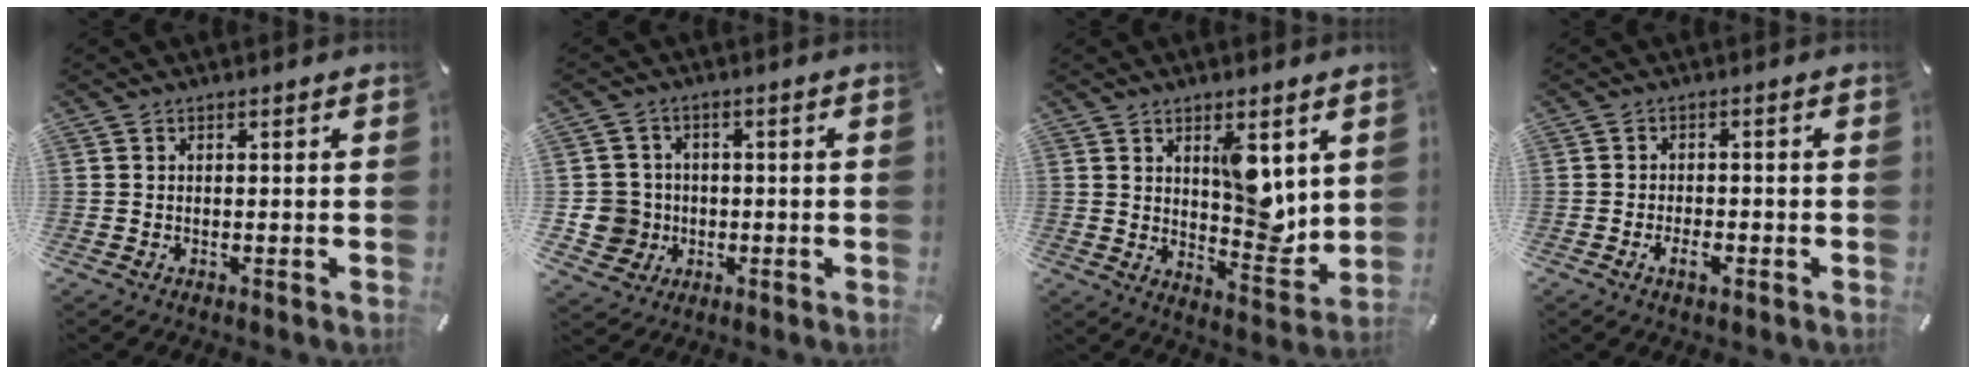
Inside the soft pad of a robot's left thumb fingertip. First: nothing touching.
{"total": 7.7, "force": [-0.7, 7.6, 1.2], "torque": [-0.039, 0.010, -0.007]}
{"total": 10.1, "force": [4.1, 5.4, 7.4], "torque": [-0.077, -0.033, 0.069]}
{"total": 3.6, "force": [-1.6, 1.6, 2.7], "torque": [-0.043, 0.009, -0.028]}